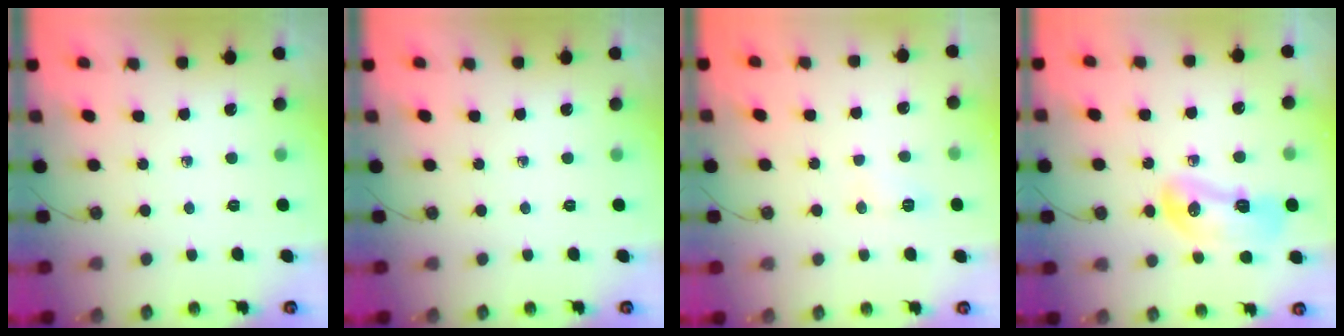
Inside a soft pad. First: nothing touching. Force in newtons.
{"total": 0.0}
{"total": 6.7, "press": 6.7, "slide": 0.6}
{"total": 20.1, "press": 14.2, "slide": 14.3}